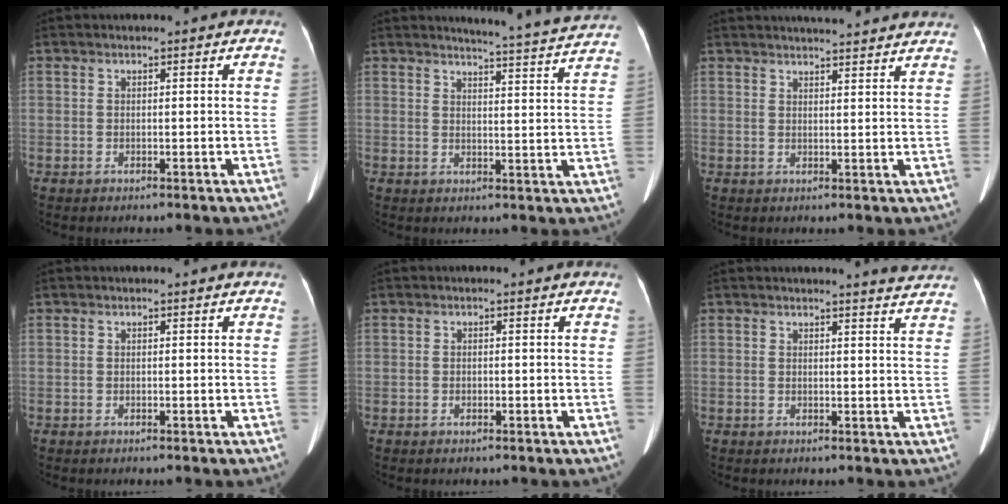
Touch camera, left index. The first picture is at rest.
{"total": 12.3, "force": [11.9, -1.5, 2.6], "torque": [-0.044, -0.046, 0.129]}
{"total": 12.3, "force": [11.5, 1.2, 4.3], "torque": [-0.053, 0.021, 0.133]}
{"total": 0.0}
{"total": 0.6, "force": [-0.4, 0.4, 0.4], "torque": [-0.008, 0.001, -0.004]}
{"total": 4.6, "force": [4.5, -0.2, 1.1], "torque": [-0.017, -0.010, 0.031]}